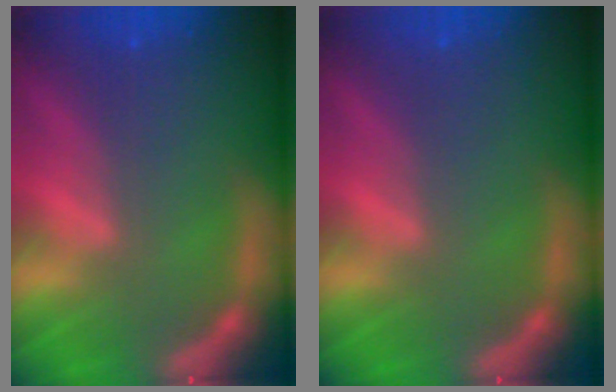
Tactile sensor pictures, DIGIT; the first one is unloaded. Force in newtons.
{"total": 0.0}